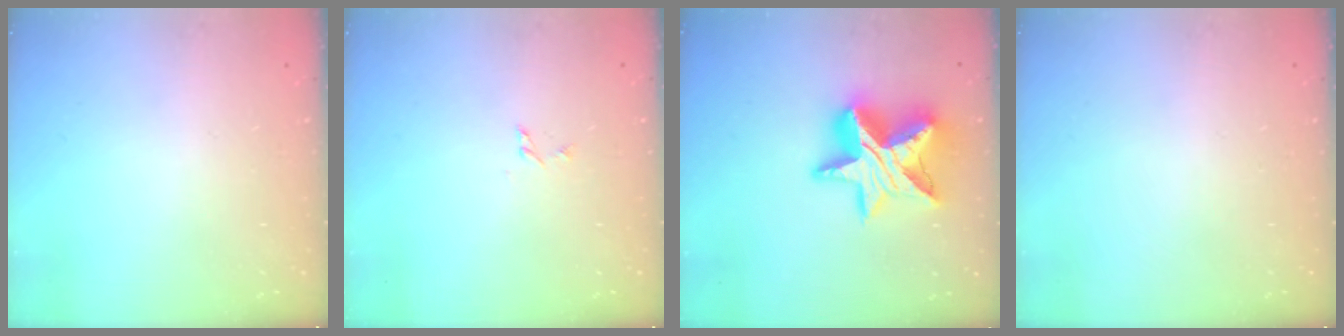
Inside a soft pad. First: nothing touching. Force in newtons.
{"total": 3.4, "press": 3.4, "slide": 0.3}
{"total": 18.7, "press": 18.7, "slide": 1.2}
{"total": 0.0}